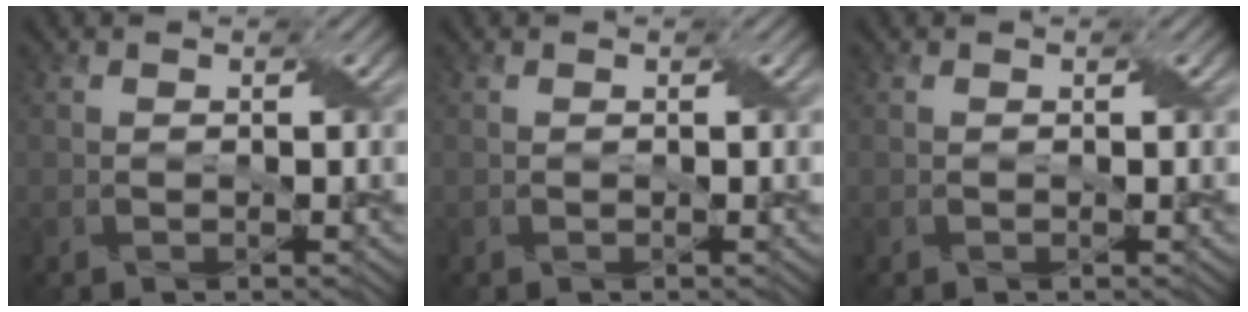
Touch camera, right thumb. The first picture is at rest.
{"total": 0.0}
{"total": 0.0}